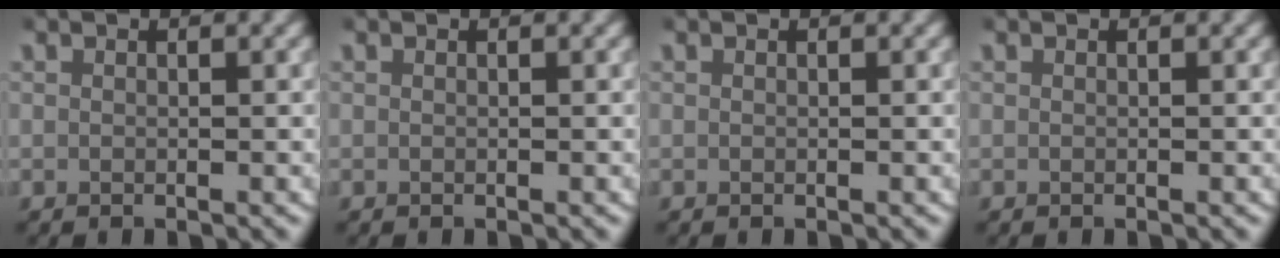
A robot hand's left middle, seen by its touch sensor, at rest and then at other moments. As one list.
[{"total": 0.0}, {"total": 0.0}, {"total": 0.0}]